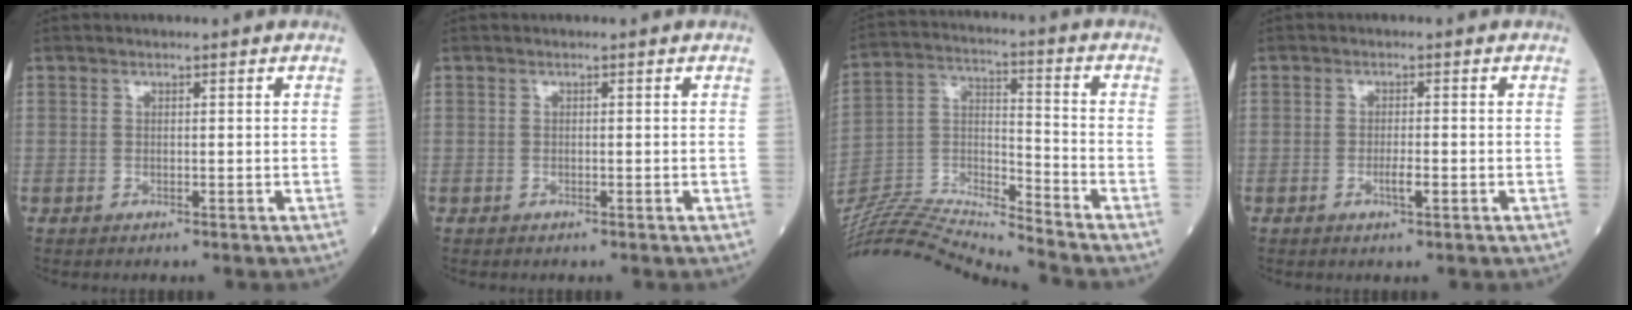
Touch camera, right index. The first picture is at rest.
{"total": 0.0}
{"total": 17.2, "force": [-16.5, -2.0, 4.7], "torque": [-0.083, 0.018, -0.298]}
{"total": 1.9, "force": [-0.7, 0.2, 1.8], "torque": [-0.034, -0.002, -0.012]}